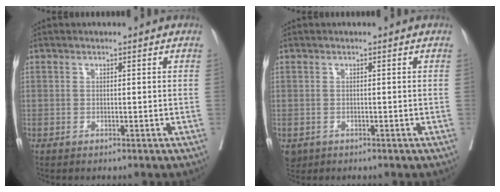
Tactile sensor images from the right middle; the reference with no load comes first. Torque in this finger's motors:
{"motor_torque": [0.12, -0.09, -0.01, 0.01]}